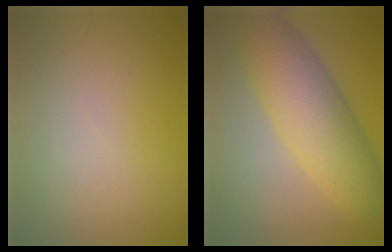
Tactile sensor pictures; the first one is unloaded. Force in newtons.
{"total": 8.7, "press": 8.7, "slide": 0.3}